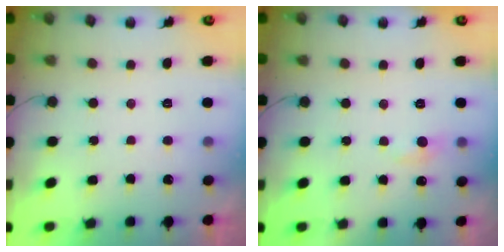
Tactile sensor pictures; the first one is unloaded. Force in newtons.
{"total": 7.2, "press": 7.1, "slide": 0.8}